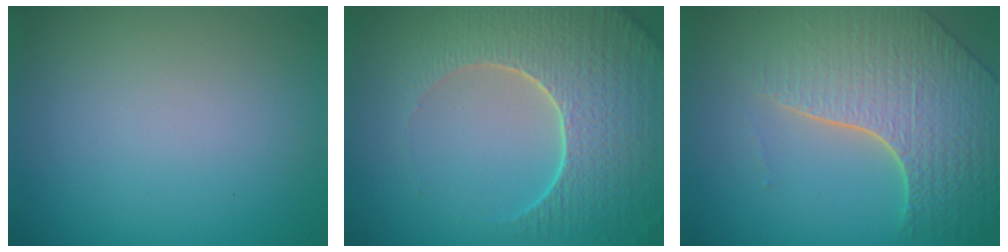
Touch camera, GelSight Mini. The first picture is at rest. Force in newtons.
{"total": 7.6, "press": 5.9, "slide": 4.8}
{"total": 8.0, "press": 5.7, "slide": 5.7}